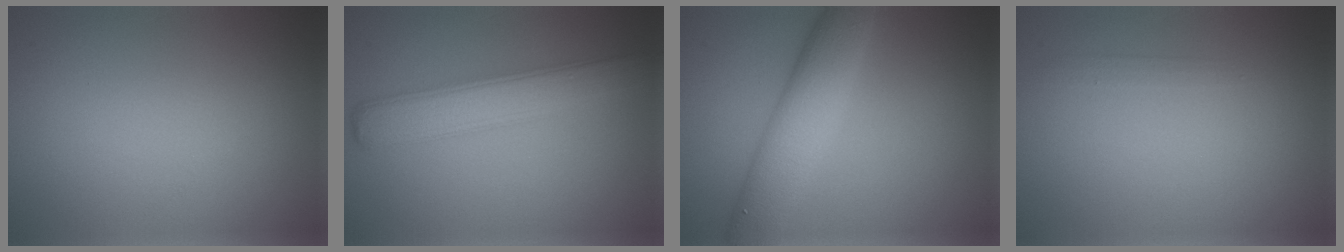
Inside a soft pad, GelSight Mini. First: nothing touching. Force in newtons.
{"total": 4.8, "press": 4.8, "slide": 0.1}
{"total": 6.1, "press": 6.1, "slide": 0.4}
{"total": 0.7, "press": 0.7, "slide": 0.1}